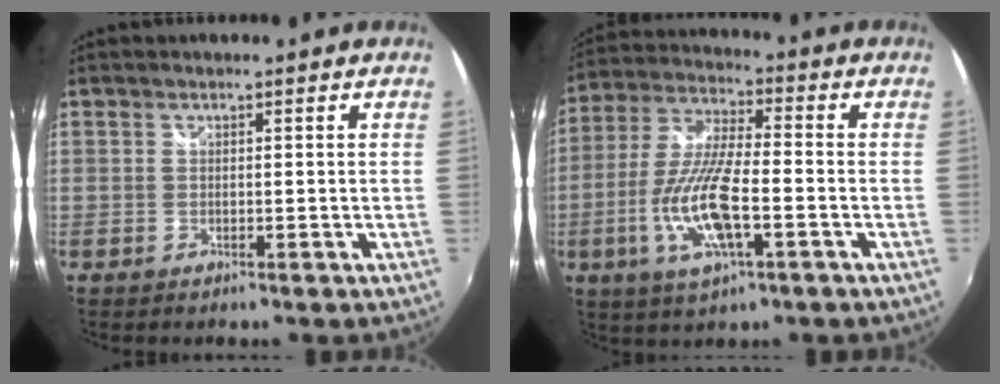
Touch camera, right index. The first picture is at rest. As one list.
[{"total": 14.1, "force": [-4.5, 4.0, 12.8], "torque": [-0.268, -0.012, -0.085]}]